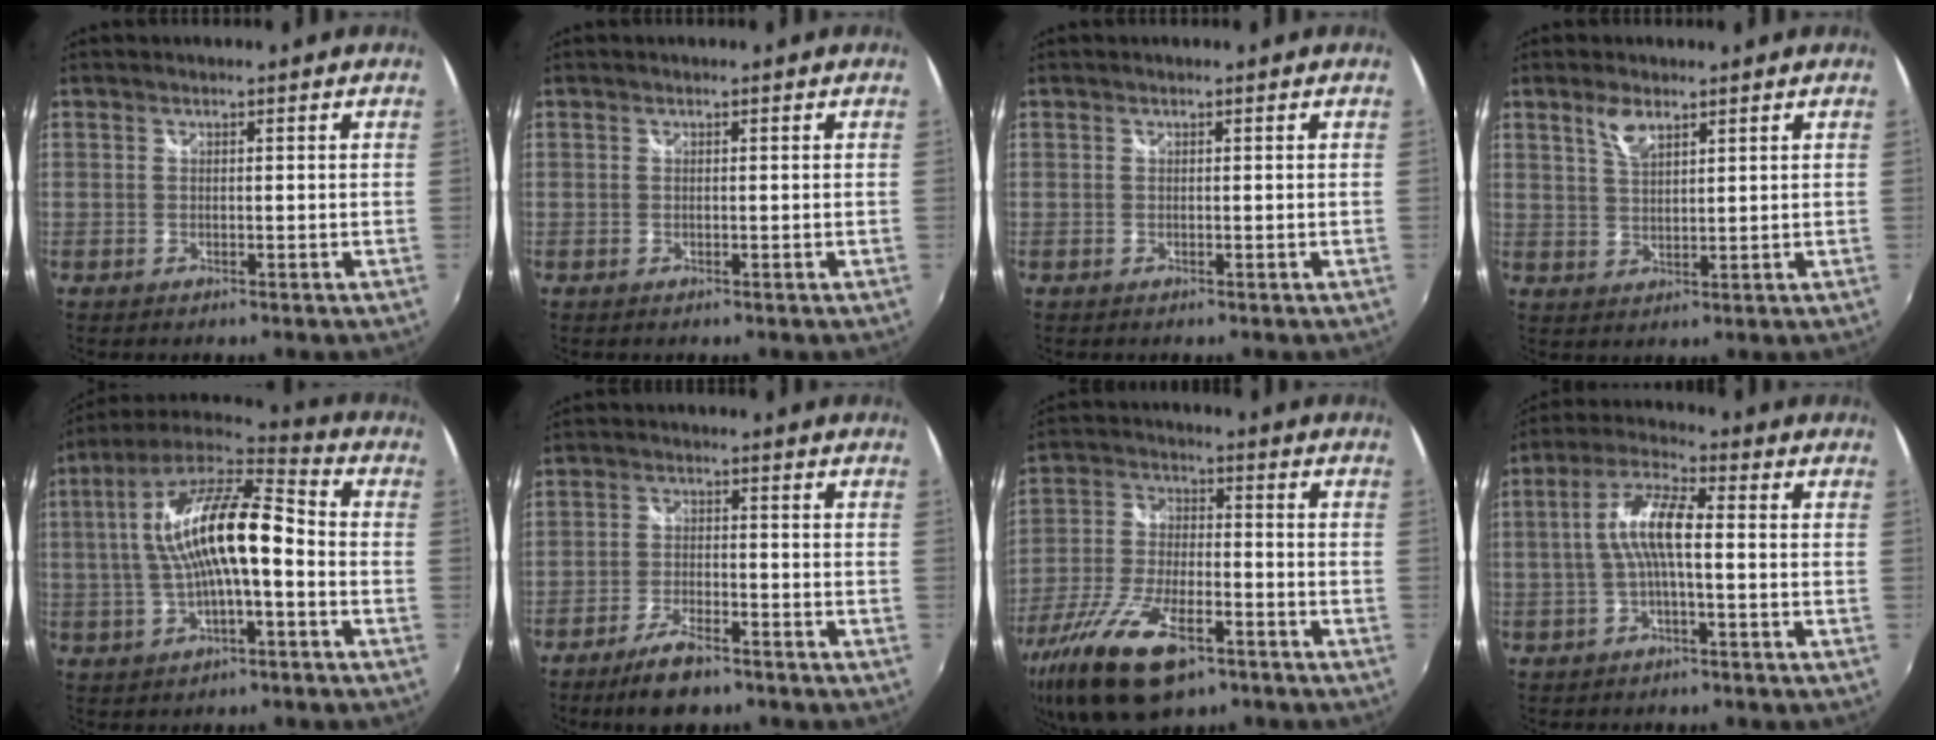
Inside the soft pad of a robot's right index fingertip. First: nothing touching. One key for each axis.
{"total": 0.0}
{"total": 0.0}
{"total": 4.2, "fx": 2.7, "fy": 1.6, "fz": 2.8, "tx": -0.052, "ty": 0.002, "tz": 0.052}
{"total": 16.7, "fx": -1.0, "fy": 4.7, "fz": 16.0, "tx": -0.294, "ty": 0.020, "tz": -0.023}
{"total": 7.9, "fx": -5.9, "fy": 2.4, "fz": 4.7, "tx": -0.109, "ty": -0.005, "tz": -0.105}
{"total": 19.0, "fx": -11.3, "fy": 7.9, "fz": 13.1, "tx": -0.279, "ty": -0.046, "tz": -0.204}
{"total": 8.1, "fx": -0.6, "fy": 1.8, "fz": 7.9, "tx": -0.166, "ty": 0.014, "tz": -0.012}